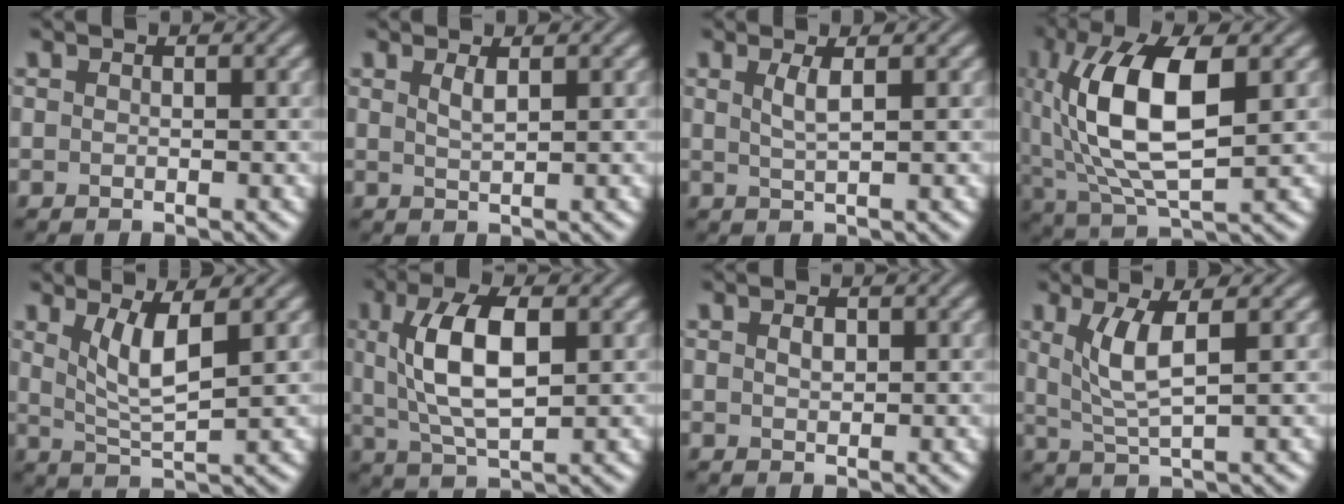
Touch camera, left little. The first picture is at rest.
{"total": 1.3, "force": [0.7, 0.3, 1.1], "torque": [-0.022, 0.000, 0.013]}
{"total": 1.9, "force": [0.7, 0.5, 1.7], "torque": [-0.032, -0.001, 0.011]}
{"total": 11.2, "force": [1.9, 4.8, 9.9], "torque": [-0.197, 0.006, 0.035]}
{"total": 4.0, "force": [1.5, 1.0, 3.6], "torque": [-0.075, -0.009, 0.033]}
{"total": 7.4, "force": [1.4, 3.1, 6.6], "torque": [-0.128, 0.008, 0.026]}
{"total": 1.1, "force": [0.4, 0.7, 0.8], "torque": [-0.016, 0.001, 0.008]}
{"total": 3.9, "force": [1.2, 0.9, 3.6], "torque": [-0.079, -0.003, 0.029]}